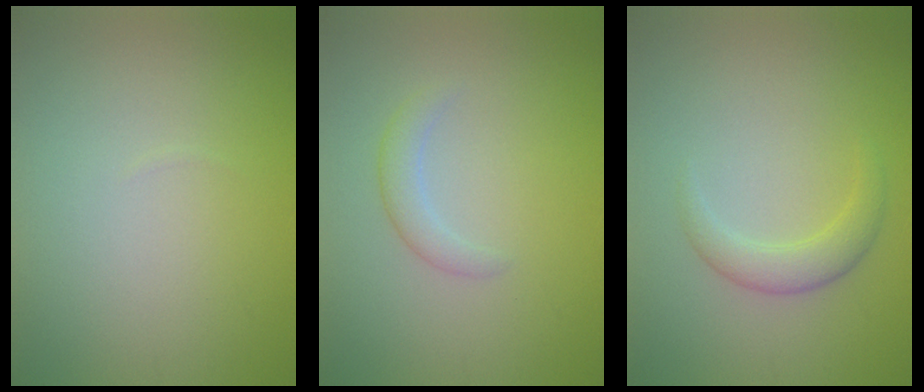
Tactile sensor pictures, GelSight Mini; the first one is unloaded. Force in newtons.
{"total": 1.7, "press": 1.7, "slide": 0.1}
{"total": 2.4, "press": 2.4, "slide": 0.1}